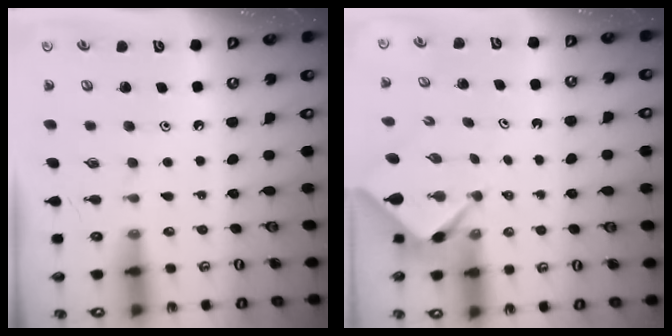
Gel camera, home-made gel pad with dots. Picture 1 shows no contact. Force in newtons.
{"total": 2.3, "press": 2.2, "slide": 0.3}